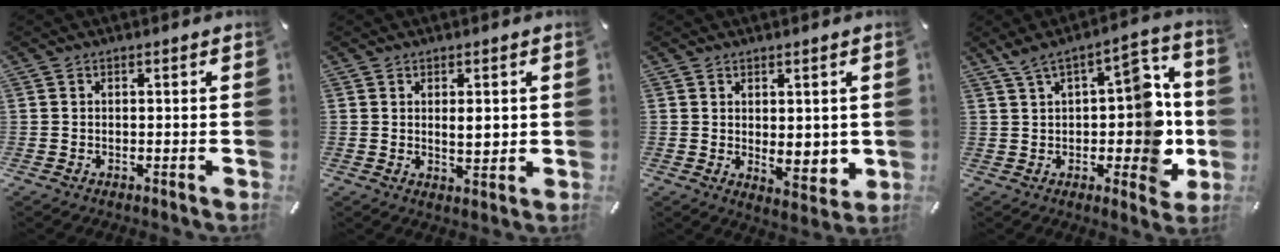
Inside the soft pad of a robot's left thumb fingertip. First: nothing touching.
{"total": 3.5, "force": [0.9, 1.6, 3.0], "torque": [-0.045, -0.004, 0.012]}
{"total": 5.0, "force": [1.4, 3.4, 3.5], "torque": [-0.033, -0.011, 0.025]}
{"total": 16.6, "force": [0.8, 8.9, 13.9], "torque": [-0.160, -0.002, 0.015]}